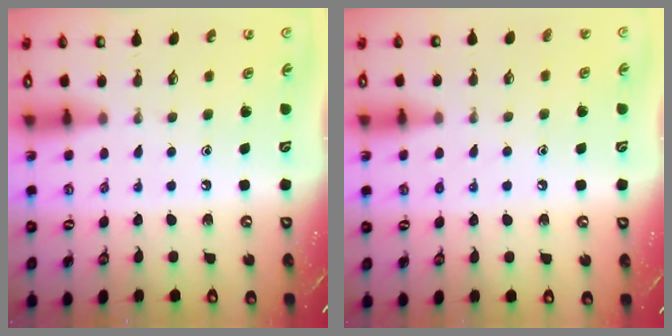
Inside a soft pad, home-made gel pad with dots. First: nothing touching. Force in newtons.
{"total": 7.2, "press": 7.2, "slide": 0.8}